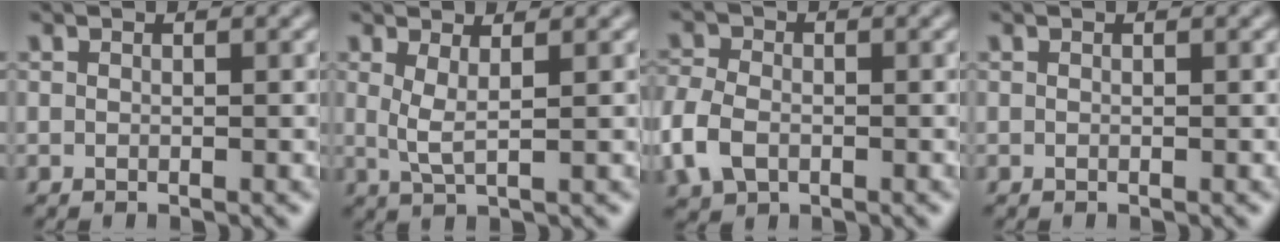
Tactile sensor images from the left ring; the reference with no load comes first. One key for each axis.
{"total": 2.1, "fx": 0.7, "fy": 0.4, "fz": 1.9, "tx": -0.042, "ty": -0.006, "tz": 0.015}
{"total": 4.2, "fx": -1.4, "fy": 3.0, "fz": 2.6, "tx": -0.070, "ty": -0.001, "tz": -0.035}
{"total": 0.0}